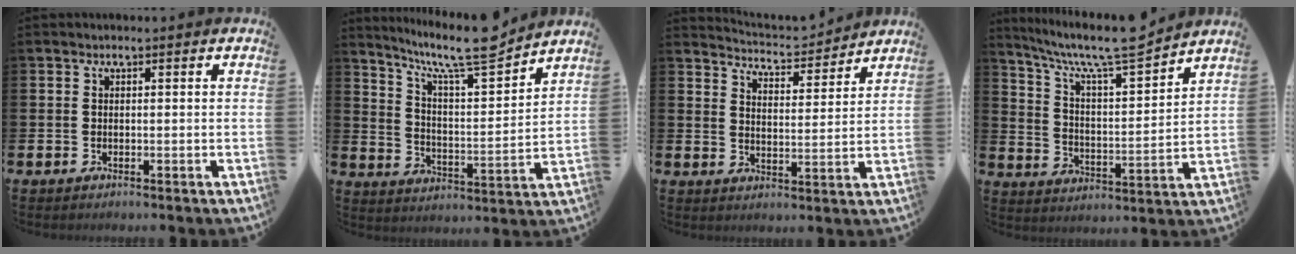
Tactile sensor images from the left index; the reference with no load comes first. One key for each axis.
{"total": 10.2, "fx": 8.8, "fy": 1.4, "fz": 4.9, "tx": -0.105, "ty": -0.063, "tz": 0.148}
{"total": 4.6, "fx": 4.6, "fy": 0.4, "fz": 0.2, "tx": -0.019, "ty": -0.038, "tz": 0.077}
{"total": 9.6, "fx": 8.5, "fy": 1.3, "fz": 4.3, "tx": -0.111, "ty": -0.062, "tz": 0.143}